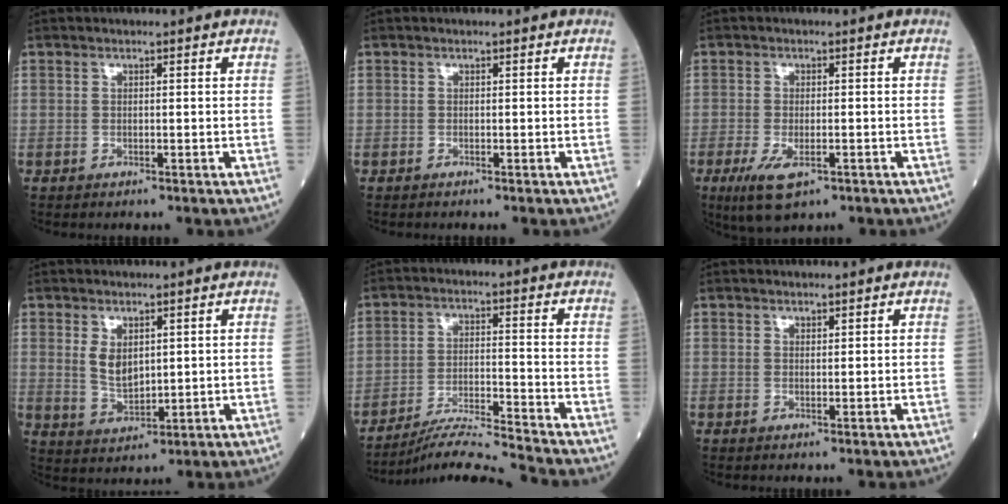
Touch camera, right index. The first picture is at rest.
{"total": 0.0}
{"total": 5.5, "force": [-2.6, 2.1, 4.4], "torque": [-0.089, -0.013, -0.035]}
{"total": 4.5, "force": [1.6, 2.5, 3.4], "torque": [-0.070, -0.007, 0.042]}
{"total": 8.5, "force": [-7.9, -2.6, 1.7], "torque": [-0.028, -0.014, -0.145]}
{"total": 0.7, "force": [0.6, 0.2, 0.2], "torque": [-0.005, -0.003, 0.010]}